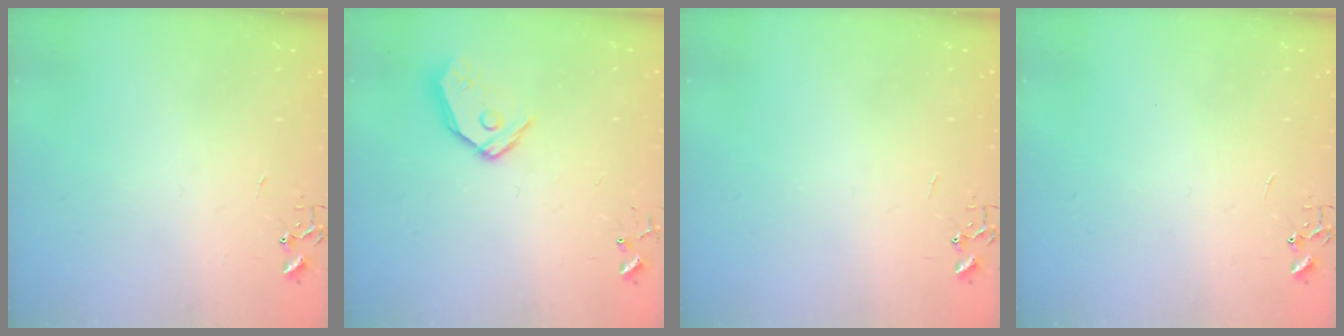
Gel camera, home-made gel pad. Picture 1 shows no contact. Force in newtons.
{"total": 11.1, "press": 11.0, "slide": 1.7}
{"total": 0.0}
{"total": 0.0}